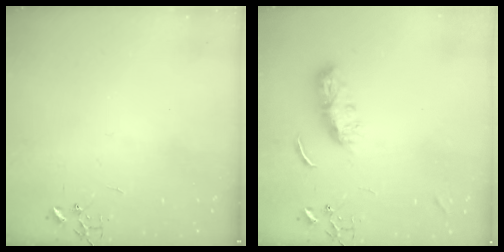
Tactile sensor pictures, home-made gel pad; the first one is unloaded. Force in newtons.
{"total": 7.4, "press": 7.4, "slide": 0.5}